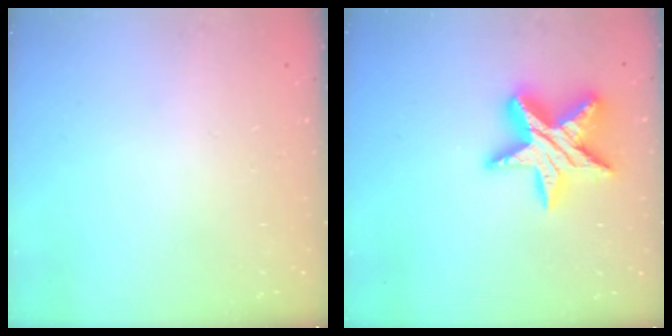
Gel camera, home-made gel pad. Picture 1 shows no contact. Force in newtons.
{"total": 17.3, "press": 17.2, "slide": 1.5}